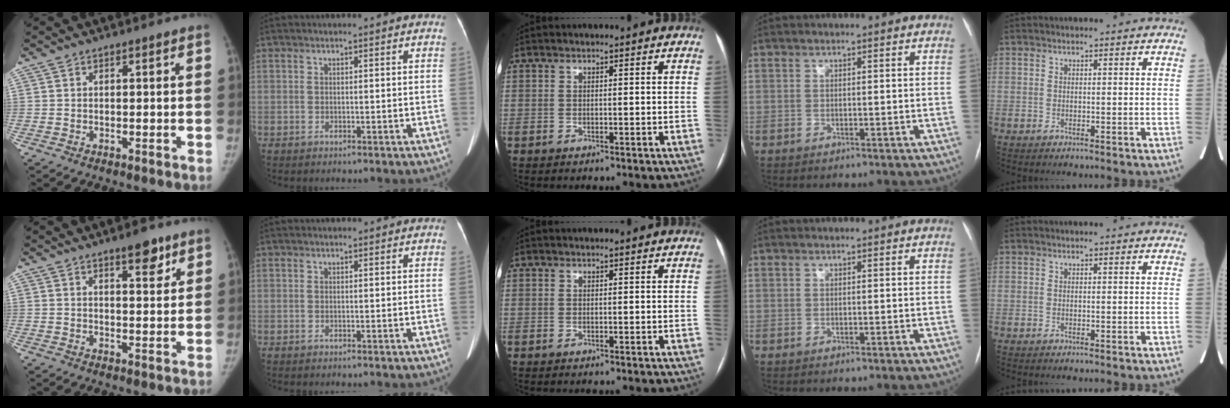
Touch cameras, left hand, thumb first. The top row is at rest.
{"thumb": {"total": 5.7, "force": [3.8, 1.9, 3.9], "torque": [-0.039, -0.023, 0.053]}}